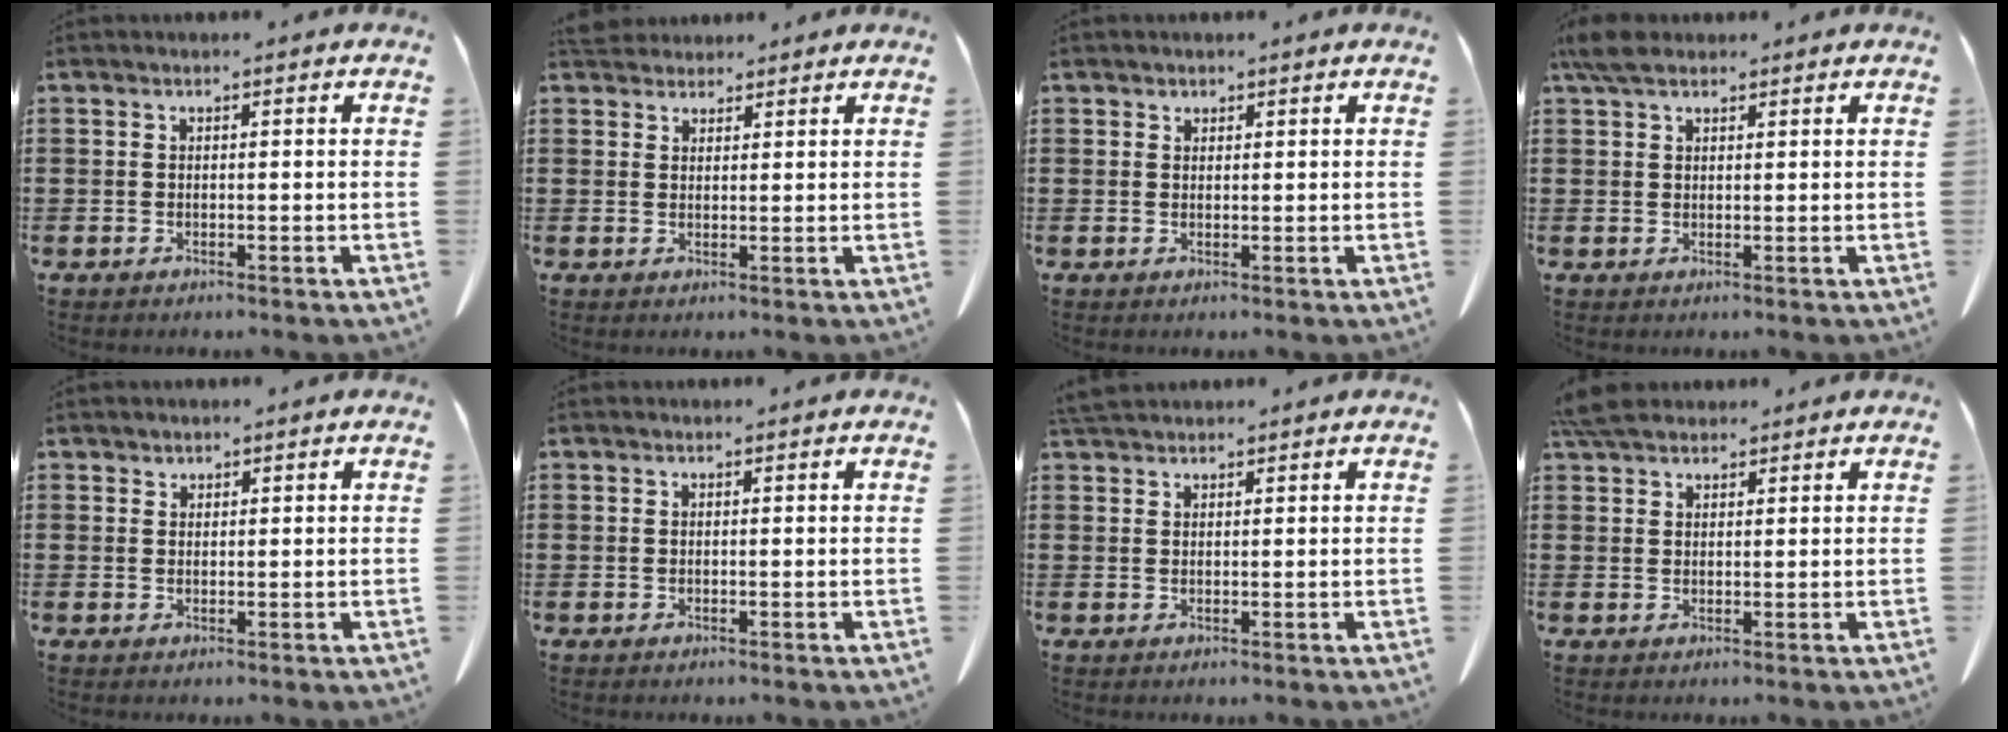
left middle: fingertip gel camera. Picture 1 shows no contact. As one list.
[{"total": 3.5, "force": [3.2, 1.1, 0.8], "torque": [-0.025, -0.005, 0.064]}, {"total": 0.9, "force": [0.8, 0.4, 0.0], "torque": [-0.002, -0.002, 0.017]}, {"total": 3.7, "force": [2.7, 1.6, 2.0], "torque": [-0.048, 0.006, 0.052]}, {"total": 1.2, "force": [1.1, 0.3, -0.1], "torque": [-0.002, -0.002, 0.024]}, {"total": 0.0}, {"total": 2.6, "force": [2.4, 0.5, 0.8], "torque": [-0.023, 0.000, 0.048]}, {"total": 4.5, "force": [4.0, 1.4, 1.6], "torque": [-0.042, -0.002, 0.080]}]